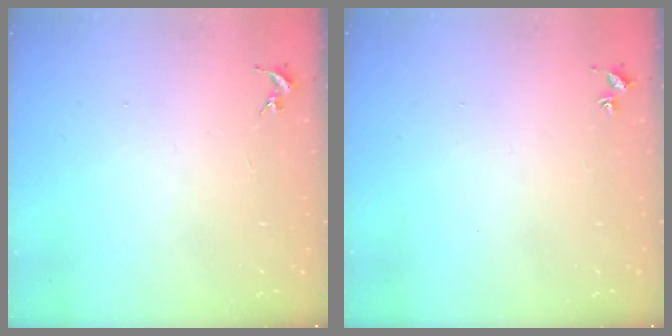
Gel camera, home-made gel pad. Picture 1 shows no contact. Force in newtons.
{"total": 1.5, "press": 1.5, "slide": 0.2}